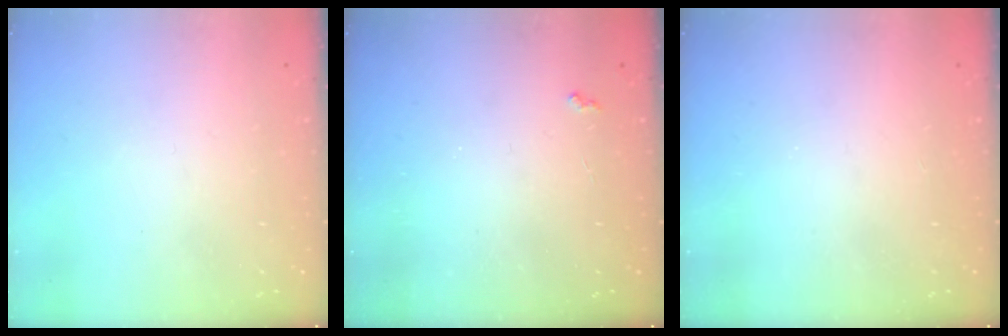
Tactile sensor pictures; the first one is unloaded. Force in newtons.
{"total": 2.5, "press": 2.4, "slide": 0.4}
{"total": 4.3, "press": 4.3, "slide": 0.6}